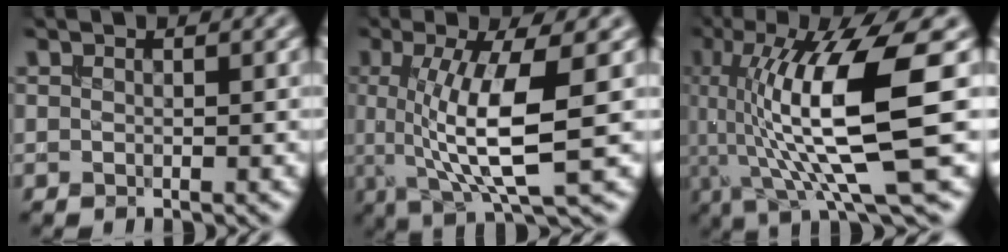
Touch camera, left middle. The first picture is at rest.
{"total": 8.1, "force": [0.3, 2.1, 7.9], "torque": [-0.131, -0.009, 0.009]}
{"total": 12.7, "force": [1.0, 3.0, 12.3], "torque": [-0.211, -0.001, 0.024]}